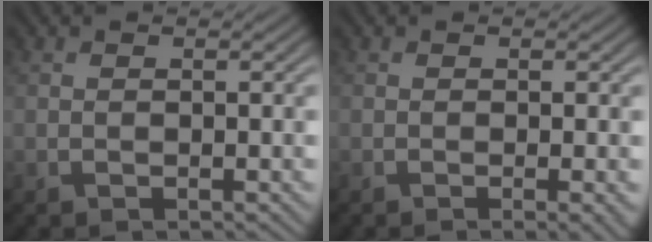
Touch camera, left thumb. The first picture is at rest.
{"total": 1.8, "force": [-0.4, 0.3, 1.7], "torque": [-0.025, -0.001, -0.012]}